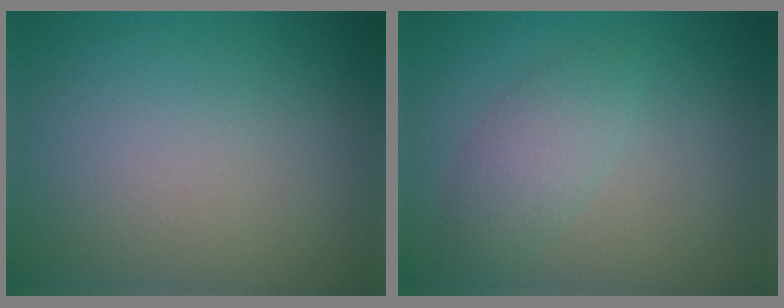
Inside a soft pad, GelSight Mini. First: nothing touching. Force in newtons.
{"total": 2.5, "press": 2.5, "slide": 0.1}